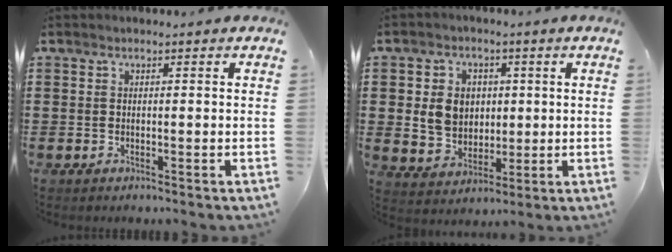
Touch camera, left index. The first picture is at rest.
{"total": 6.3, "force": [1.0, 5.5, 2.9], "torque": [-0.068, 0.014, 0.017]}